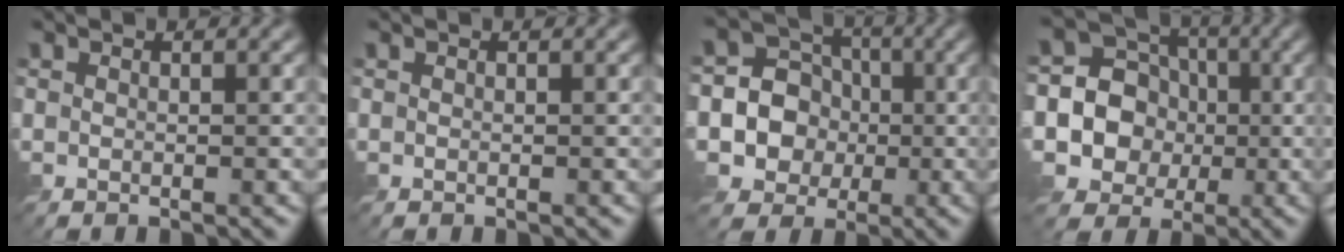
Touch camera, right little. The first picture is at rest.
{"total": 0.0}
{"total": 9.4, "force": [-1.7, 8.8, 2.7], "torque": [-0.062, 0.012, -0.053]}
{"total": 11.5, "force": [-1.8, 10.8, 3.6], "torque": [-0.097, 0.012, -0.053]}